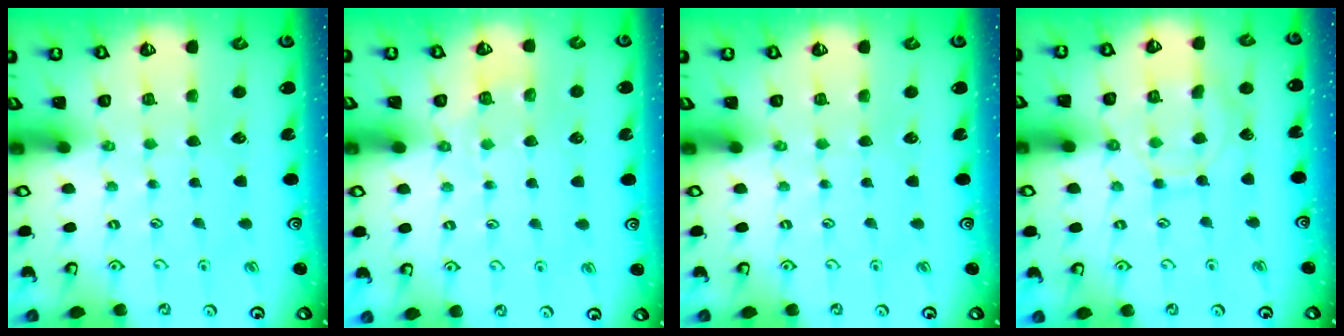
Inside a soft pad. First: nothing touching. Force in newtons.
{"total": 3.0, "press": 2.6, "slide": 1.5}
{"total": 0.0}
{"total": 9.2, "press": 9.2, "slide": 0.8}